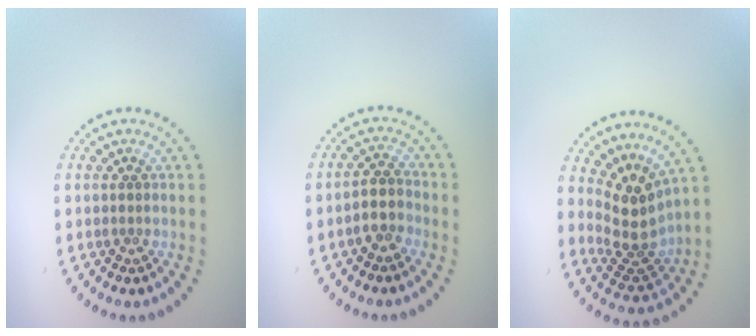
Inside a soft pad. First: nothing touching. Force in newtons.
{"total": 2.6, "press": 2.2, "slide": 1.3}
{"total": 3.9, "press": 3.0, "slide": 2.6}